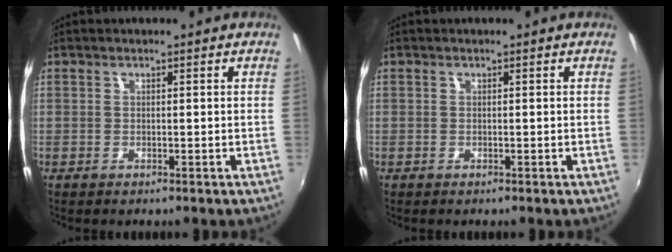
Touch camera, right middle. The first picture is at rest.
{"total": 0.0}